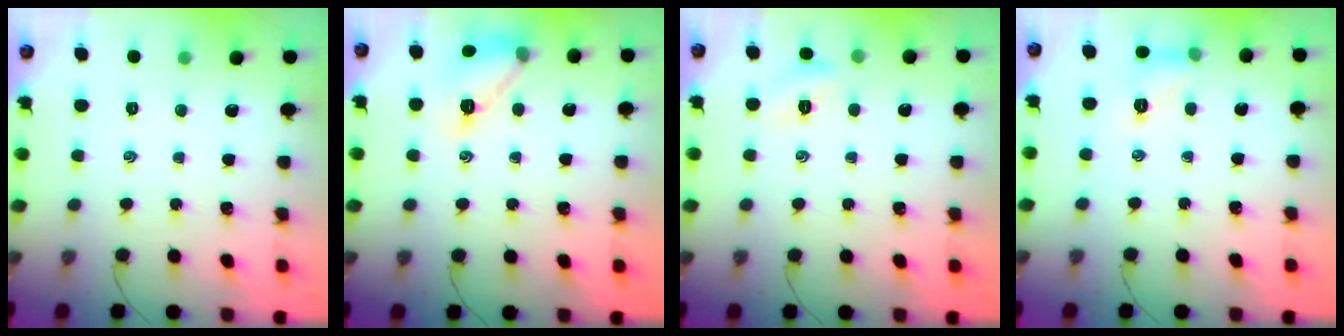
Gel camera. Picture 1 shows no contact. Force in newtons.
{"total": 13.3, "press": 13.3, "slide": 0.9}
{"total": 5.1, "press": 4.9, "slide": 1.4}
{"total": 7.4, "press": 7.4, "slide": 0.5}